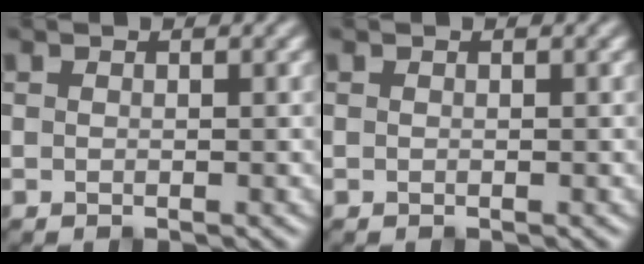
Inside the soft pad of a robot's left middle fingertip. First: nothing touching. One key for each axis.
{"total": 0.0}